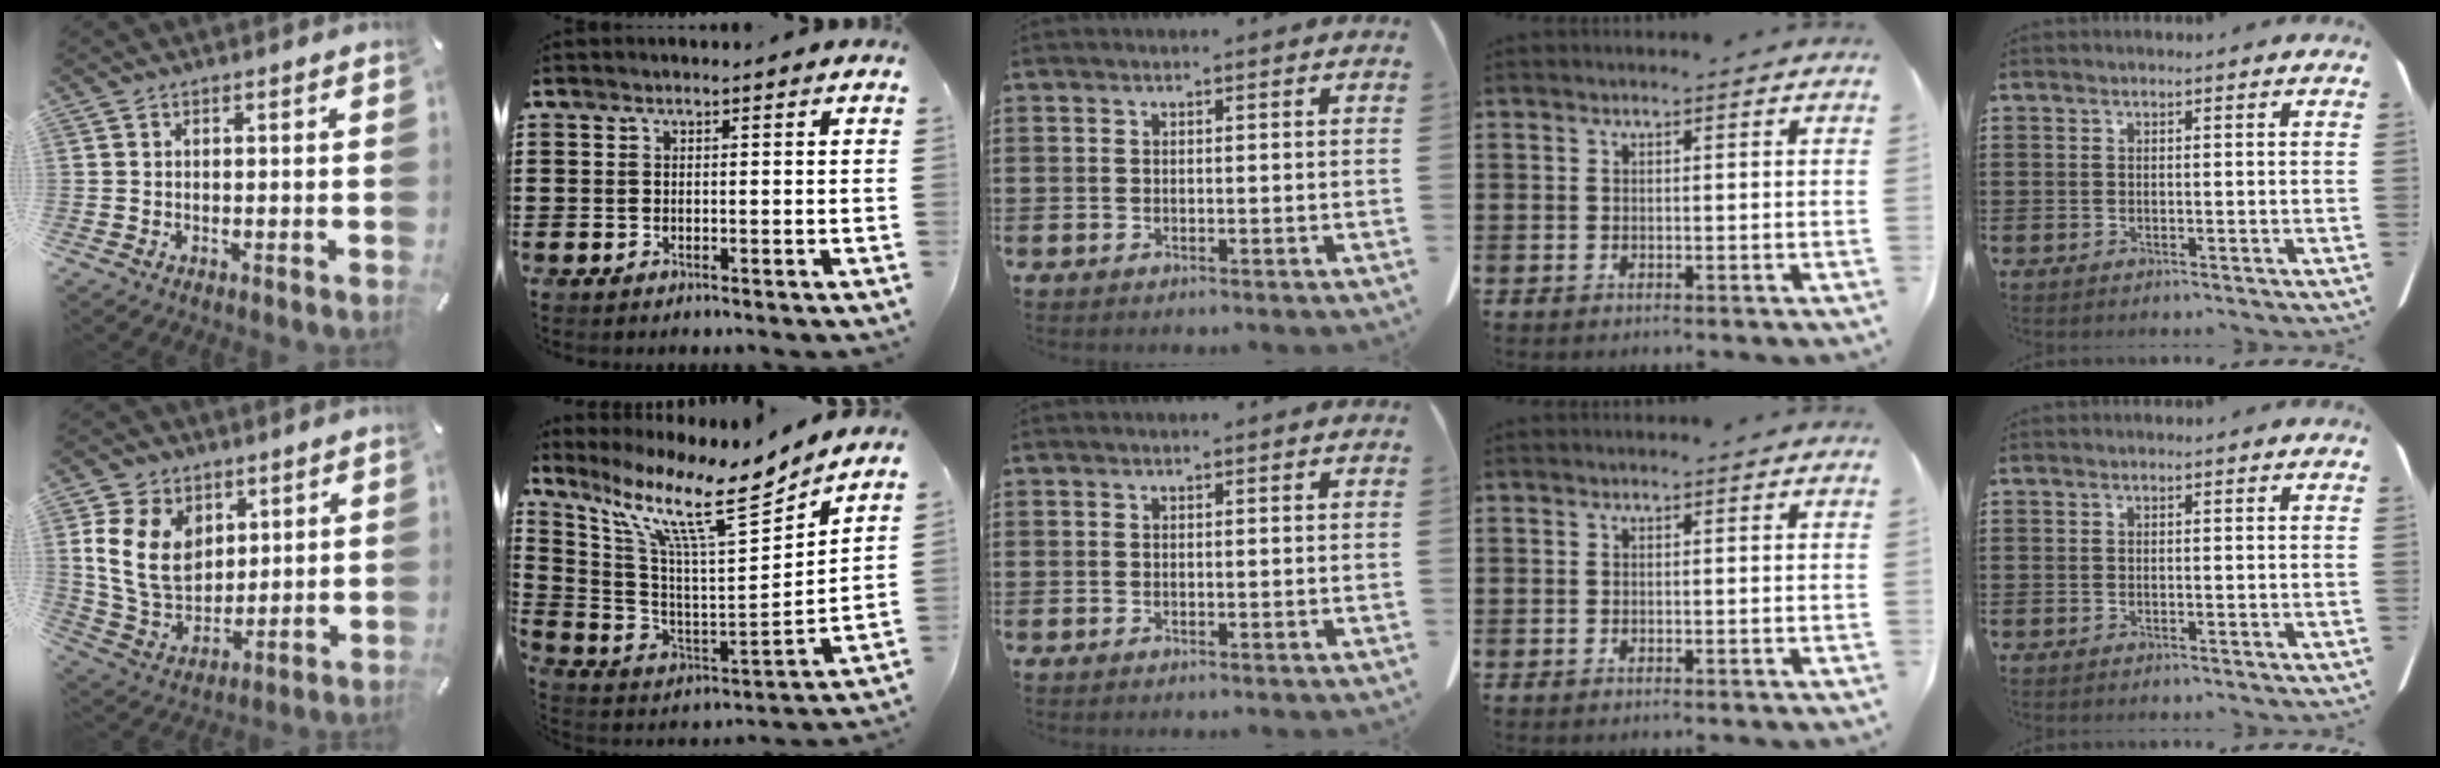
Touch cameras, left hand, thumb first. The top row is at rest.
{"thumb": {"total": 13.8, "force": [4.0, 10.8, 7.5], "torque": [-0.178, -0.011, 0.075]}, "index": {"total": 12.5, "force": [9.0, 1.8, 8.4], "torque": [-0.190, -0.059, 0.143]}}